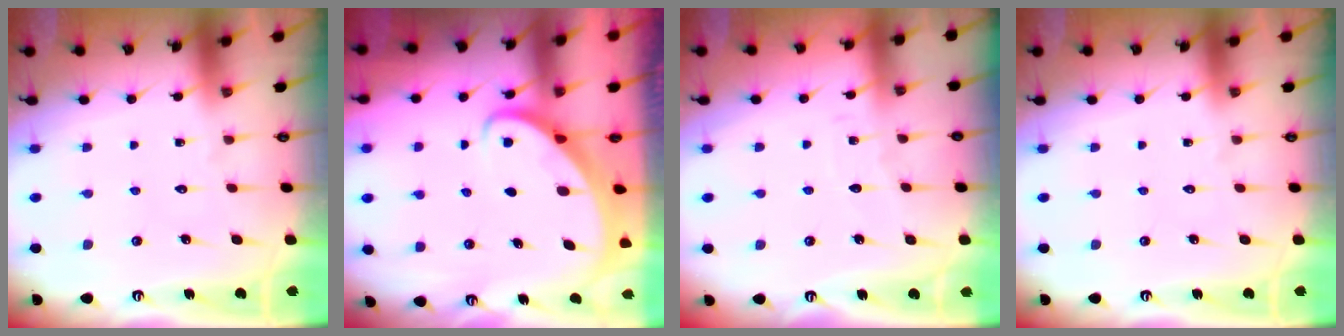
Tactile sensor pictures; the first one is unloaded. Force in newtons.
{"total": 2.4, "press": 2.4, "slide": 0.3}
{"total": 3.6, "press": 3.6, "slide": 0.4}
{"total": 0.0}